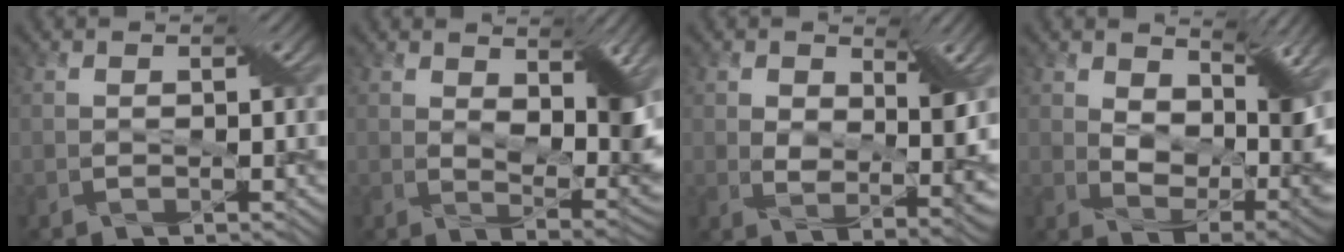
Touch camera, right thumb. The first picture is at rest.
{"total": 7.1, "force": [3.2, 2.9, 5.6], "torque": [-0.092, -0.012, 0.058]}
{"total": 5.2, "force": [1.9, 2.5, 4.2], "torque": [-0.071, -0.008, 0.036]}
{"total": 8.7, "force": [5.0, 4.1, 5.8], "torque": [-0.097, -0.011, 0.088]}